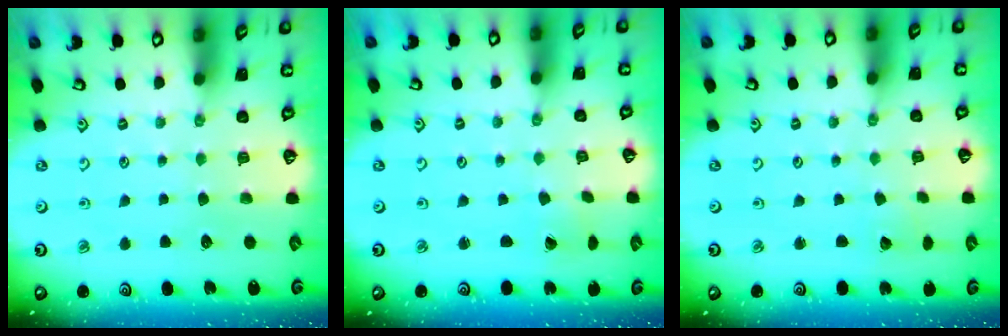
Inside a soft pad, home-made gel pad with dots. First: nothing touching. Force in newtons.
{"total": 0.0}
{"total": 2.4, "press": 2.4, "slide": 0.2}